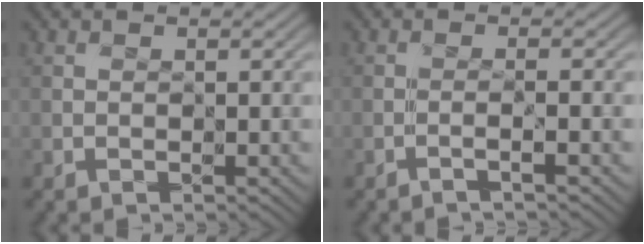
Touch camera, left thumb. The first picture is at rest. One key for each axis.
{"total": 1.4, "fx": -0.9, "fy": -0.5, "fz": 0.9, "tx": -0.014, "ty": 0.007, "tz": -0.029}